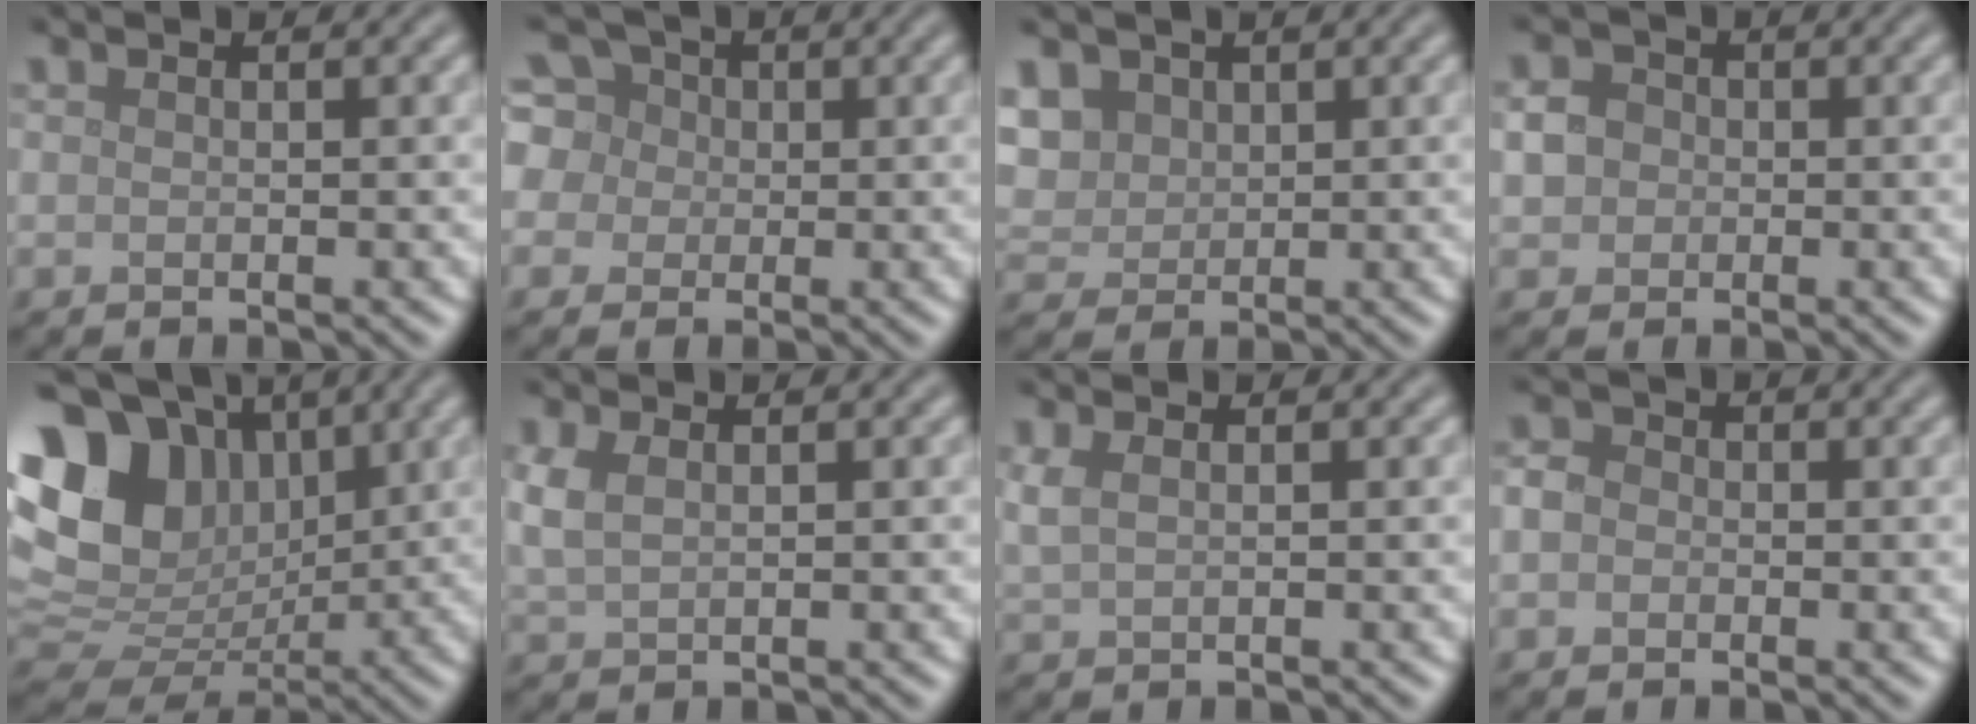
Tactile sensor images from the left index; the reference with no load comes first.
{"total": 7.1, "force": [1.9, 6.1, 3.0], "torque": [-0.053, 0.039, -0.004]}
{"total": 4.8, "force": [2.2, 3.7, 2.2], "torque": [-0.077, 0.013, 0.048]}
{"total": 2.5, "force": [0.1, 2.3, 1.1], "torque": [-0.010, 0.005, -0.004]}
{"total": 12.5, "force": [4.2, 9.0, 7.7], "torque": [-0.153, 0.015, 0.075]}
{"total": 2.2, "force": [0.8, 1.2, 1.6], "torque": [-0.043, 0.002, 0.020]}
{"total": 1.5, "force": [0.8, 0.7, 1.1], "torque": [-0.026, 0.002, 0.019]}
{"total": 1.8, "force": [-0.2, 1.6, 0.7], "torque": [-0.004, 0.003, -0.016]}